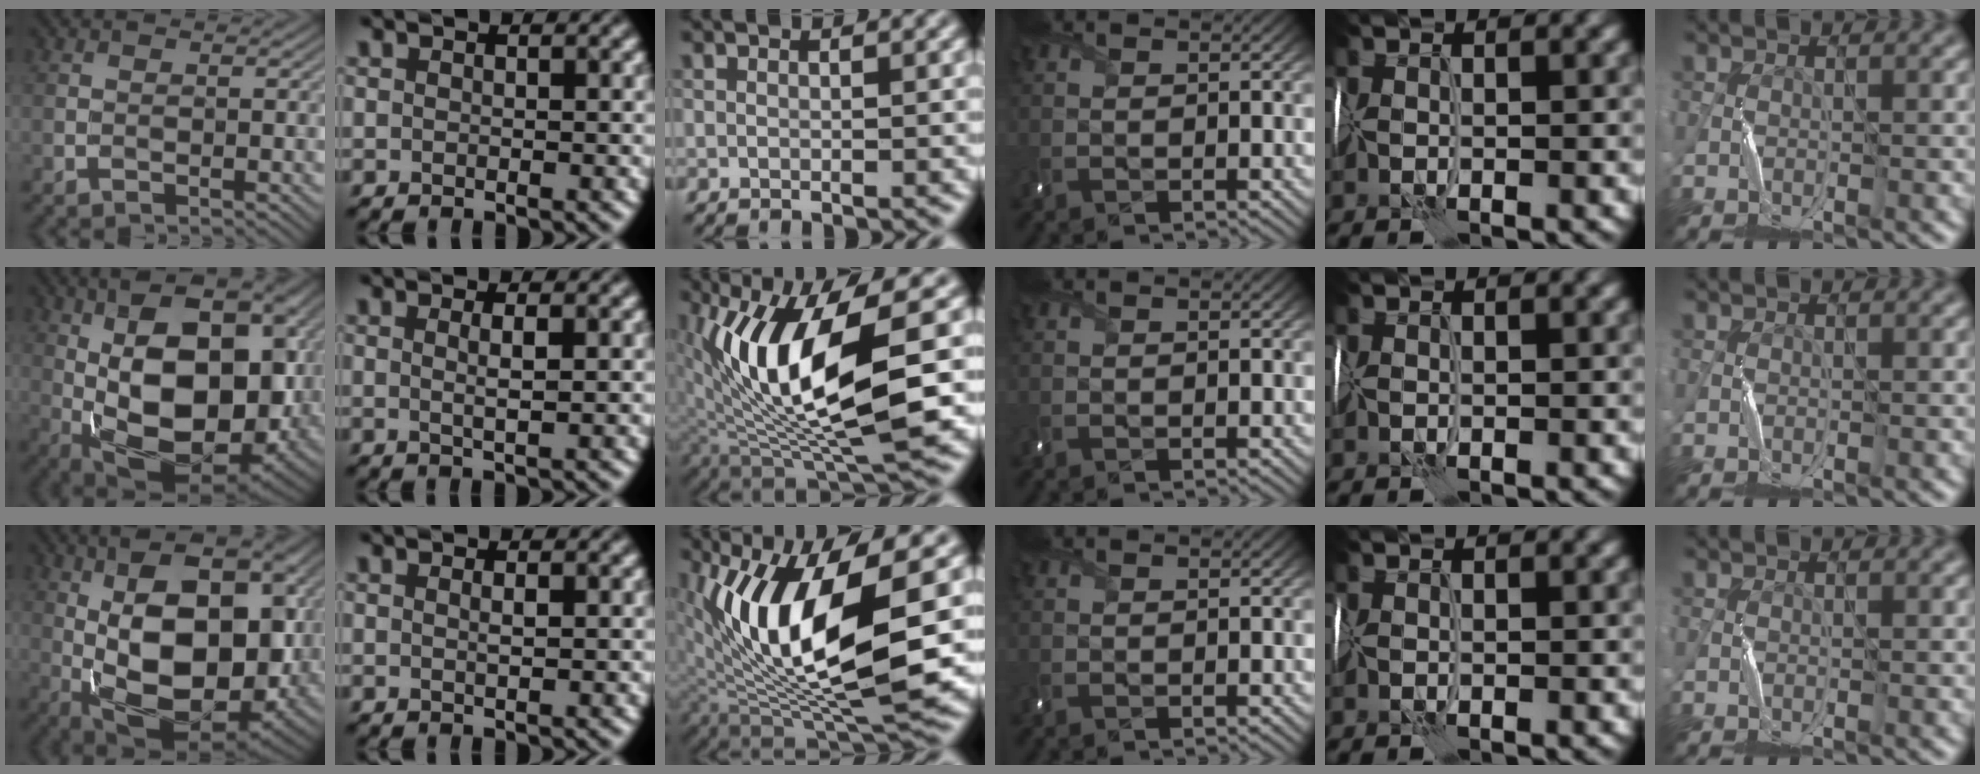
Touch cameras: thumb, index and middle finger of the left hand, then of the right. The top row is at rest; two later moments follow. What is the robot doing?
{"motion": "wrap", "object": "sponge"}